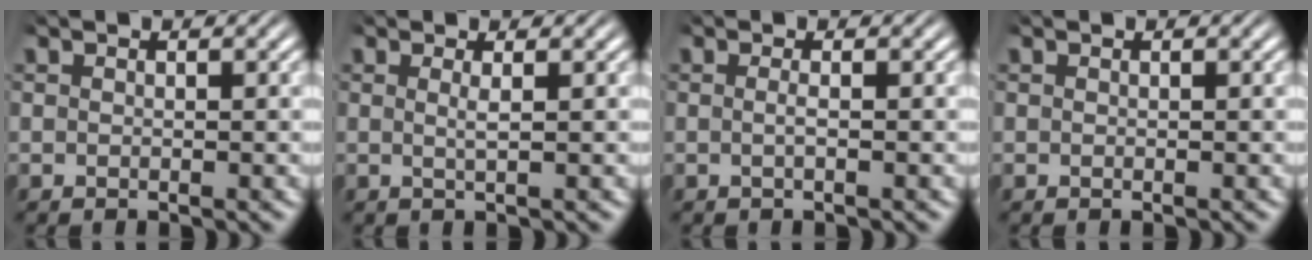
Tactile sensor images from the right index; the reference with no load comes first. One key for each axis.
{"total": 1.1, "fx": 0.3, "fy": -0.5, "fz": 0.9, "tx": -0.018, "ty": -0.007, "tz": 0.007}
{"total": 0.9, "fx": -0.5, "fy": -0.2, "fz": 0.7, "tx": -0.019, "ty": -0.005, "tz": -0.007}
{"total": 0.0}